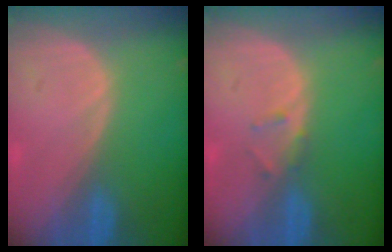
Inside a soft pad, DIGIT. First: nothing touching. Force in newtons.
{"total": 1.3, "press": 1.3, "slide": 0.4}